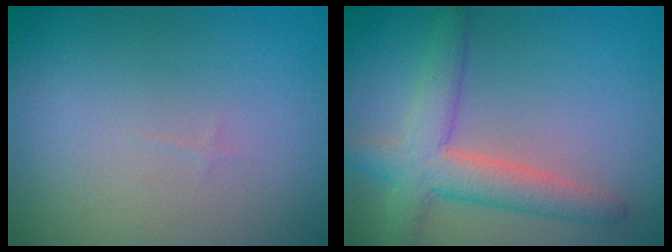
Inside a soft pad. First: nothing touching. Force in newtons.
{"total": 4.9, "press": 4.9, "slide": 0.3}